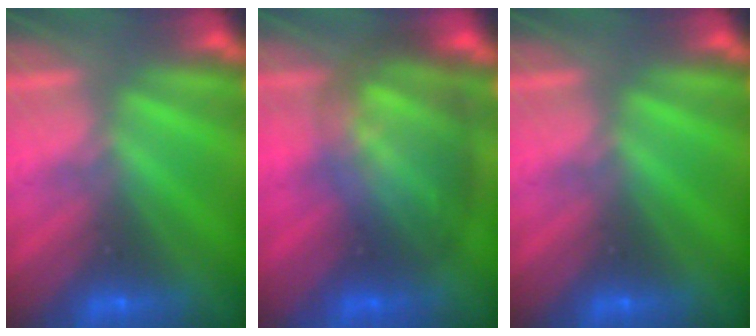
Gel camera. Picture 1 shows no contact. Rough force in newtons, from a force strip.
{"total": 6.9}
{"total": 0.0}